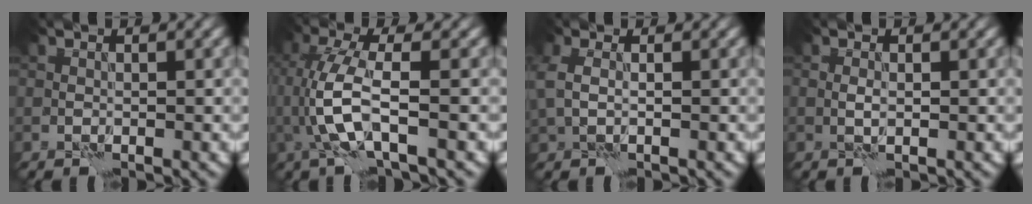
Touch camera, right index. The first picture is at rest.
{"total": 5.0, "force": [-0.8, 1.2, 4.8], "torque": [-0.116, 0.005, -0.019]}
{"total": 2.1, "force": [0.5, 1.2, 1.6], "torque": [-0.043, 0.003, 0.010]}
{"total": 0.7, "force": [0.2, 0.2, 0.7], "torque": [-0.017, -0.001, 0.002]}